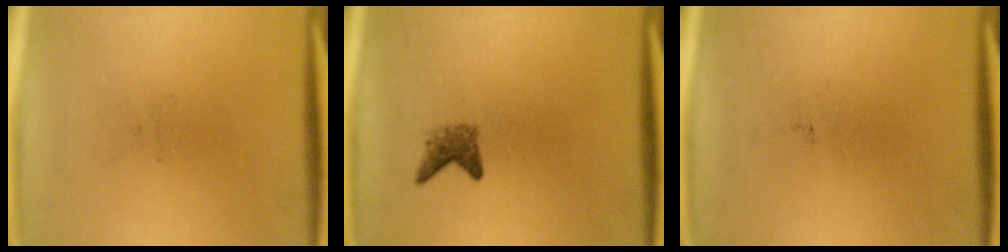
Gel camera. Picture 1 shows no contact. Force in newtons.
{"total": 2.0}
{"total": 0.0}